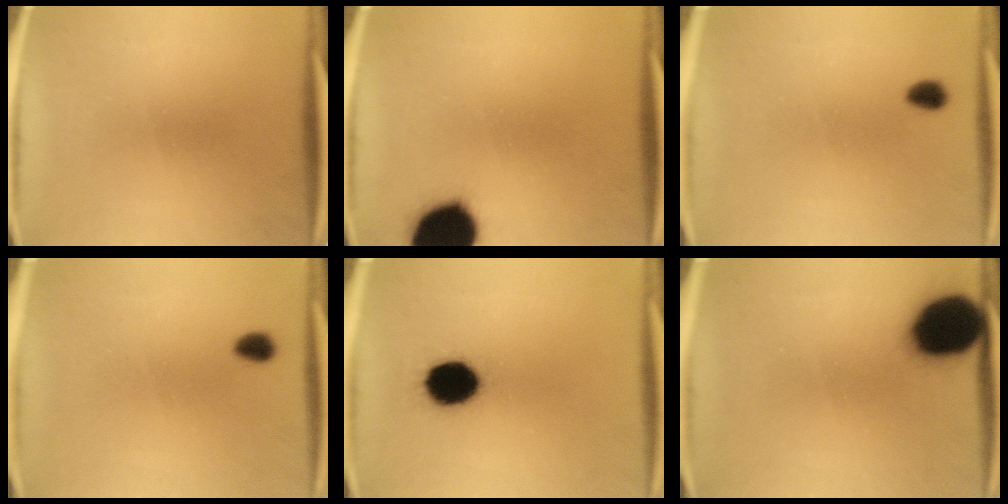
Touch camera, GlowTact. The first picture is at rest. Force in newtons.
{"total": 19.6}
{"total": 3.0}
{"total": 3.0}
{"total": 13.4}
{"total": 16.8}